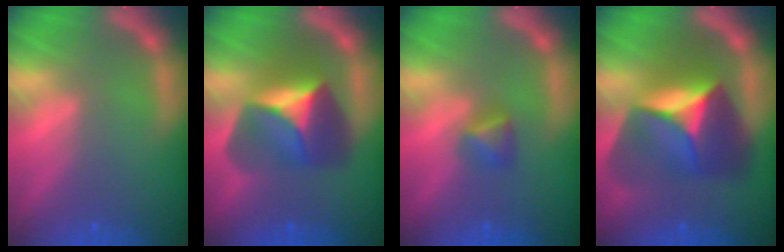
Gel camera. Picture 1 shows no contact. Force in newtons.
{"total": 7.4}
{"total": 1.9}
{"total": 10.0}